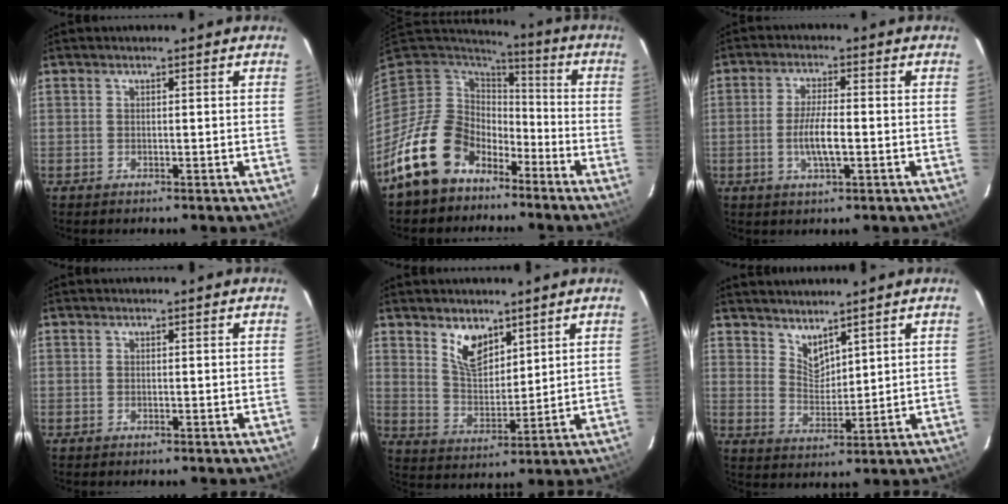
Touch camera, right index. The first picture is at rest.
{"total": 15.5, "force": [-10.4, 10.3, 5.1], "torque": [-0.131, 0.013, -0.171]}
{"total": 5.9, "force": [-1.4, 1.4, 5.6], "torque": [-0.110, -0.003, -0.026]}
{"total": 0.0}
{"total": 7.8, "force": [5.0, 4.0, 4.4], "torque": [-0.073, 0.003, 0.102]}
{"total": 4.9, "force": [4.2, 1.8, 1.6], "torque": [-0.023, -0.006, 0.083]}